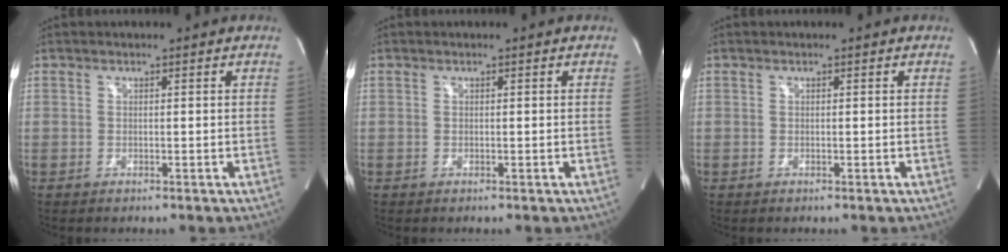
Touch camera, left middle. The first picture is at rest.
{"total": 0.0}
{"total": 0.0}